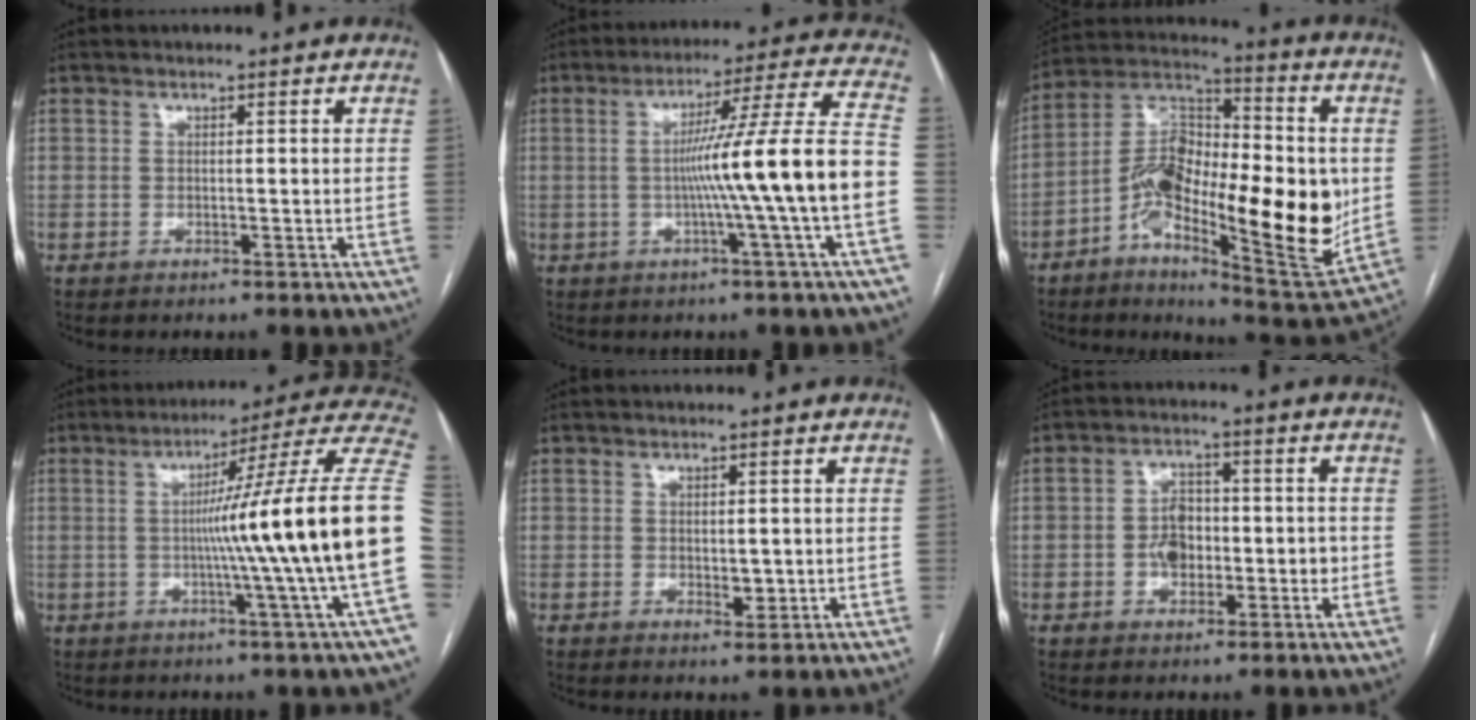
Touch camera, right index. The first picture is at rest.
{"total": 15.7, "force": [-2.7, -2.7, 15.2], "torque": [-0.222, 0.006, -0.047]}
{"total": 23.3, "force": [-3.8, 7.4, 21.8], "torque": [-0.366, 0.010, -0.061]}
{"total": 21.7, "force": [-1.4, -3.2, 21.4], "torque": [-0.224, 0.010, -0.039]}
{"total": 2.5, "force": [-0.1, 1.3, 2.1], "torque": [-0.029, -0.005, 0.005]}
{"total": 6.2, "force": [-1.0, 4.1, 4.6], "torque": [-0.076, 0.020, -0.014]}